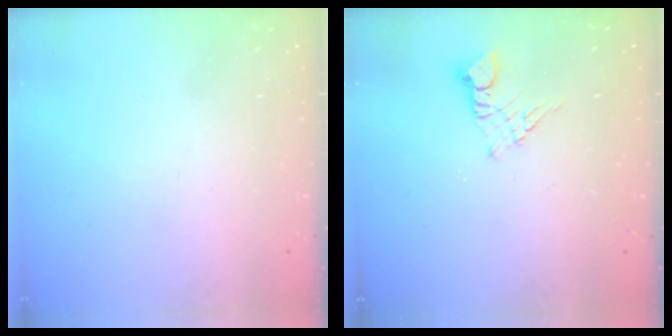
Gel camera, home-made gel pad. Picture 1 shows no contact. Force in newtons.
{"total": 3.4, "press": 3.4, "slide": 0.4}